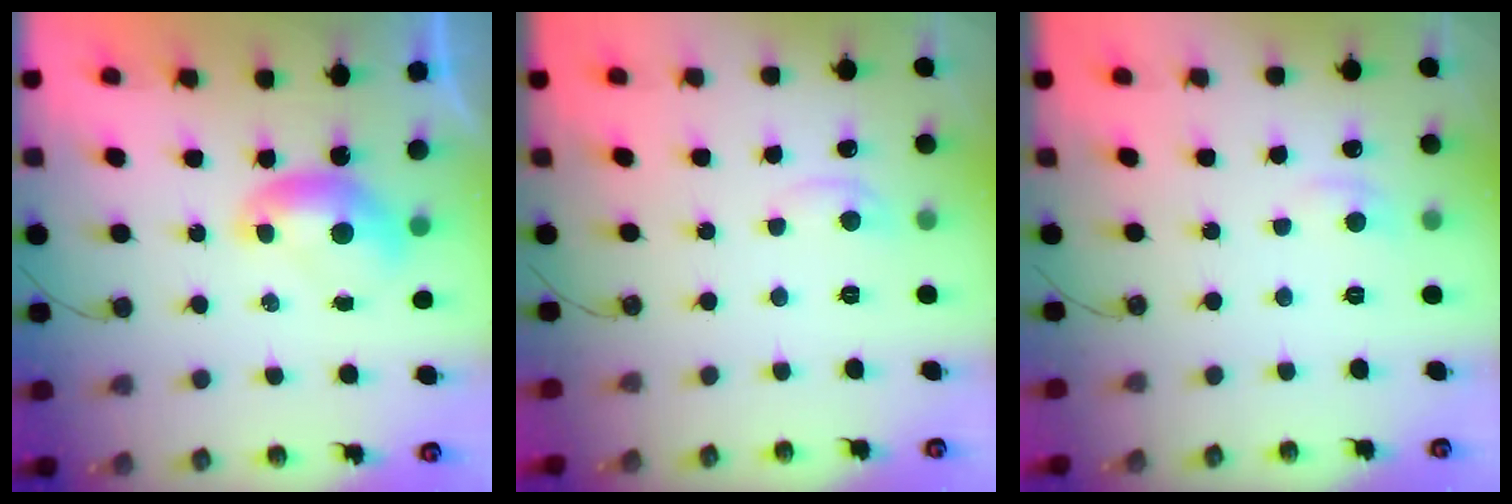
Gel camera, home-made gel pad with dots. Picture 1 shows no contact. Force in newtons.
{"total": 0.8, "press": 0.6, "slide": 0.6}
{"total": 1.1, "press": 0.7, "slide": 0.8}